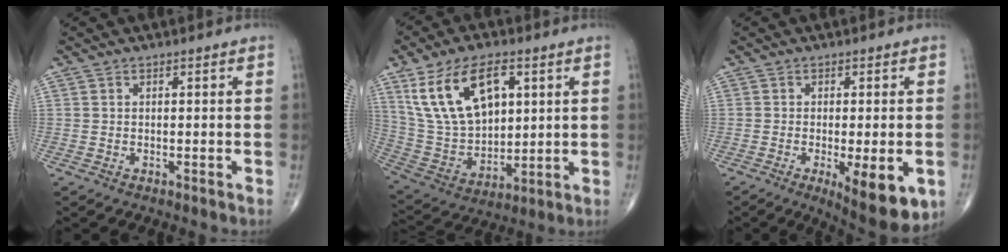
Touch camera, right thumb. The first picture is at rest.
{"total": 18.0, "force": [7.4, 10.1, 12.9], "torque": [-0.218, -0.021, 0.156]}
{"total": 10.7, "force": [-3.4, 3.3, 9.6], "torque": [-0.126, -0.016, -0.041]}